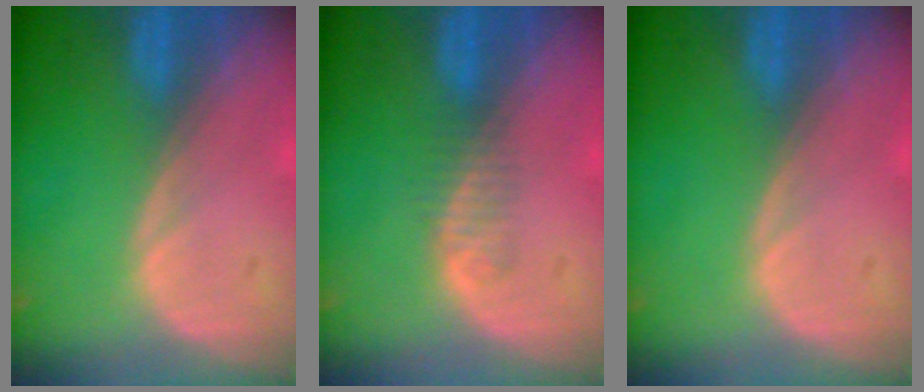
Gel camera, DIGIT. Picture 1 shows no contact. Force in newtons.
{"total": 1.9, "press": 1.6, "slide": 1.0}
{"total": 0.0}